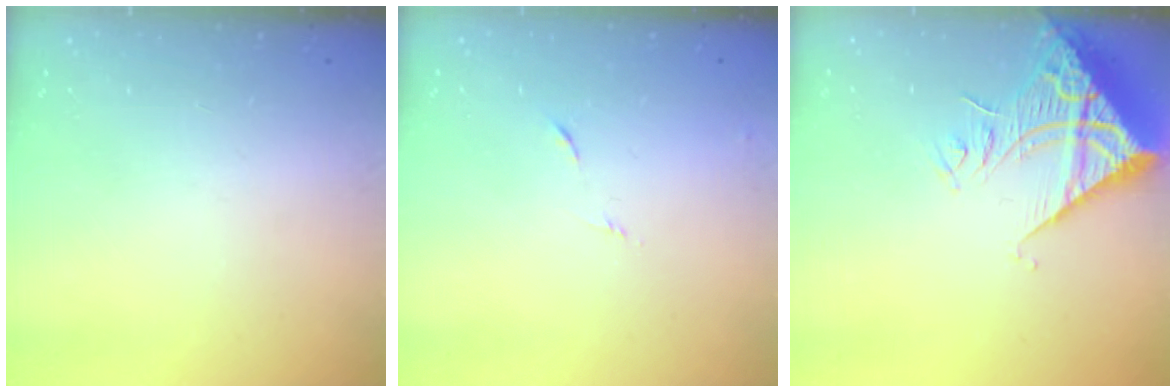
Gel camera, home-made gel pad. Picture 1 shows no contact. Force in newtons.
{"total": 5.9, "press": 5.9, "slide": 0.6}
{"total": 15.4, "press": 15.2, "slide": 1.8}